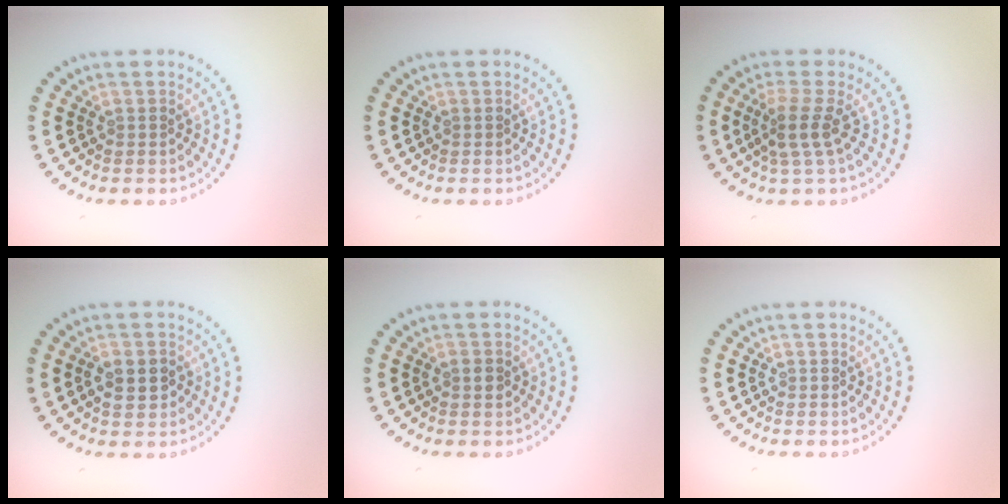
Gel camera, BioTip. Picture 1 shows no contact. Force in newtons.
{"total": 0.0}
{"total": 2.7, "press": 1.9, "slide": 1.9}
{"total": 2.5, "press": 2.5, "slide": 0.2}
{"total": 1.0, "press": 1.0, "slide": 0.1}
{"total": 0.0}